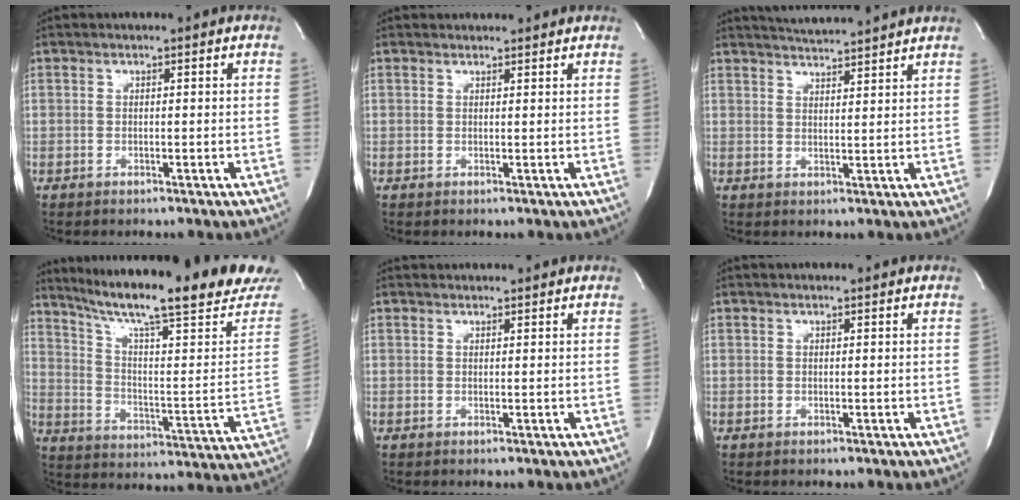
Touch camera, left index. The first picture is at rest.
{"total": 2.8, "force": [2.6, 0.8, 0.0], "torque": [-0.005, 0.010, 0.026]}
{"total": 7.7, "force": [7.4, -0.7, 2.1], "torque": [-0.047, 0.009, 0.103]}
{"total": 25.8, "force": [21.2, 0.4, 14.6], "torque": [-0.229, -0.069, 0.287]}
{"total": 3.6, "force": [3.5, 0.7, 0.4], "torque": [-0.009, 0.023, 0.040]}
{"total": 1.1, "force": [1.1, 0.3, 0.1], "torque": [-0.010, 0.011, 0.011]}